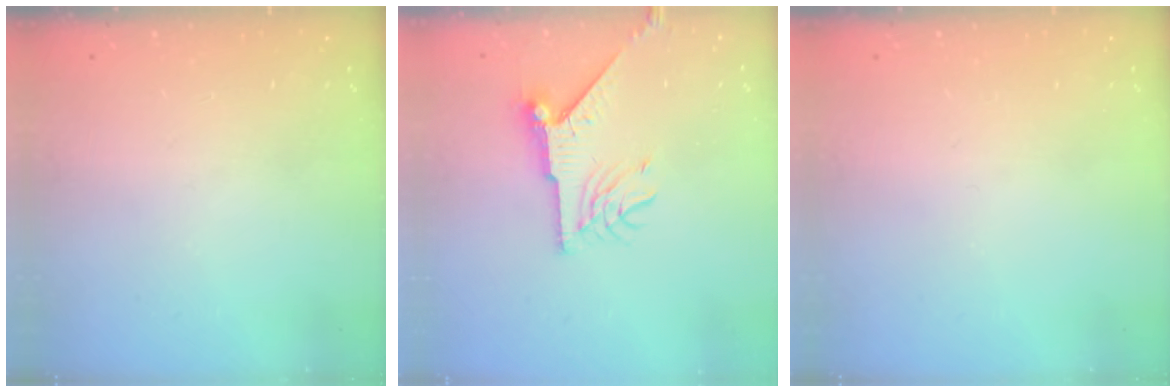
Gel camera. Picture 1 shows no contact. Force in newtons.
{"total": 9.2, "press": 9.2, "slide": 0.2}
{"total": 0.0}